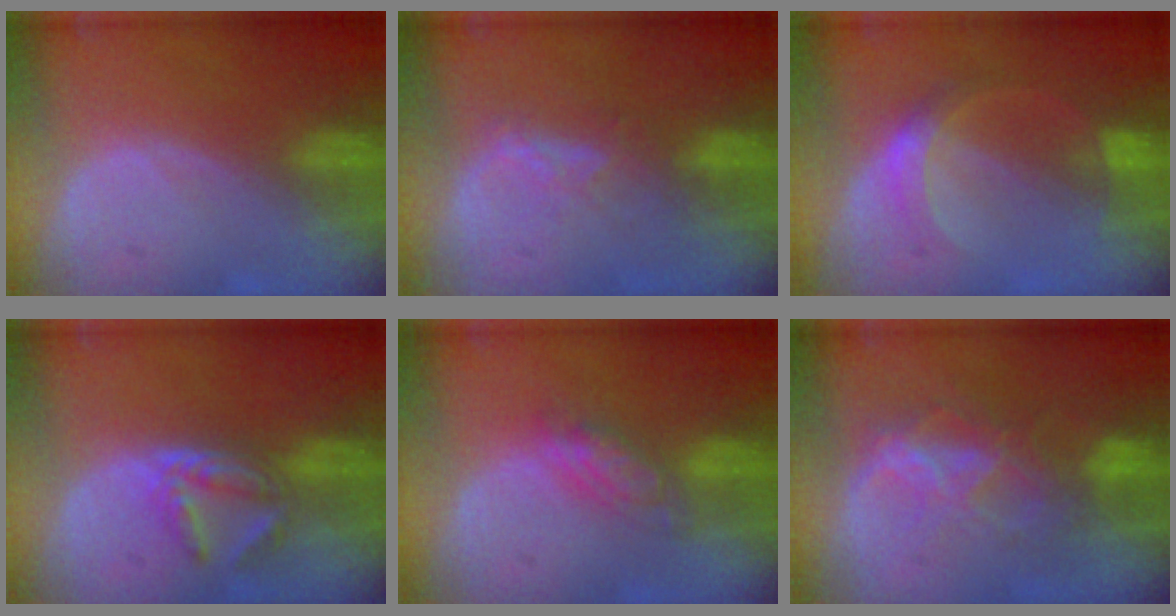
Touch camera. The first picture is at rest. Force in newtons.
{"total": 2.9, "press": 2.8, "slide": 0.7}
{"total": 5.2, "press": 4.8, "slide": 1.9}
{"total": 5.9, "press": 4.9, "slide": 3.2}
{"total": 5.5, "press": 4.7, "slide": 2.7}
{"total": 7.5, "press": 7.0, "slide": 2.9}